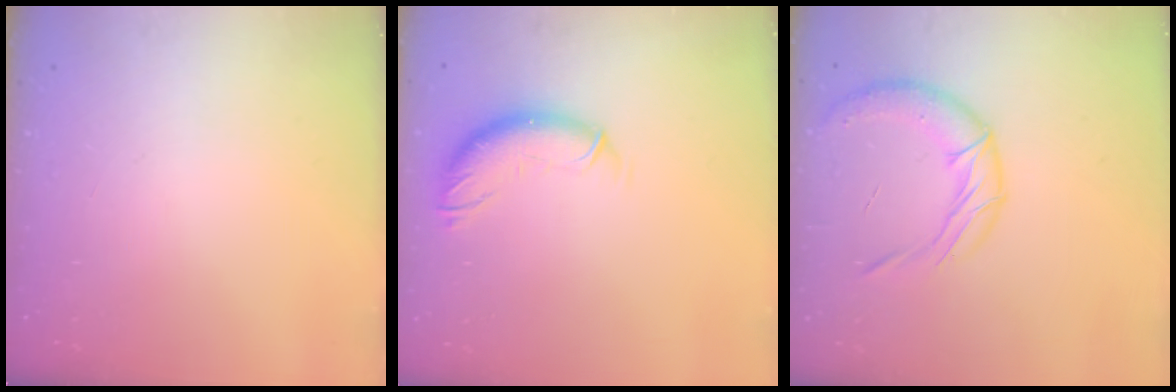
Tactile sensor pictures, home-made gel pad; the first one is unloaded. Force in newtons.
{"total": 10.7, "press": 10.6, "slide": 1.0}
{"total": 14.7, "press": 14.5, "slide": 2.0}